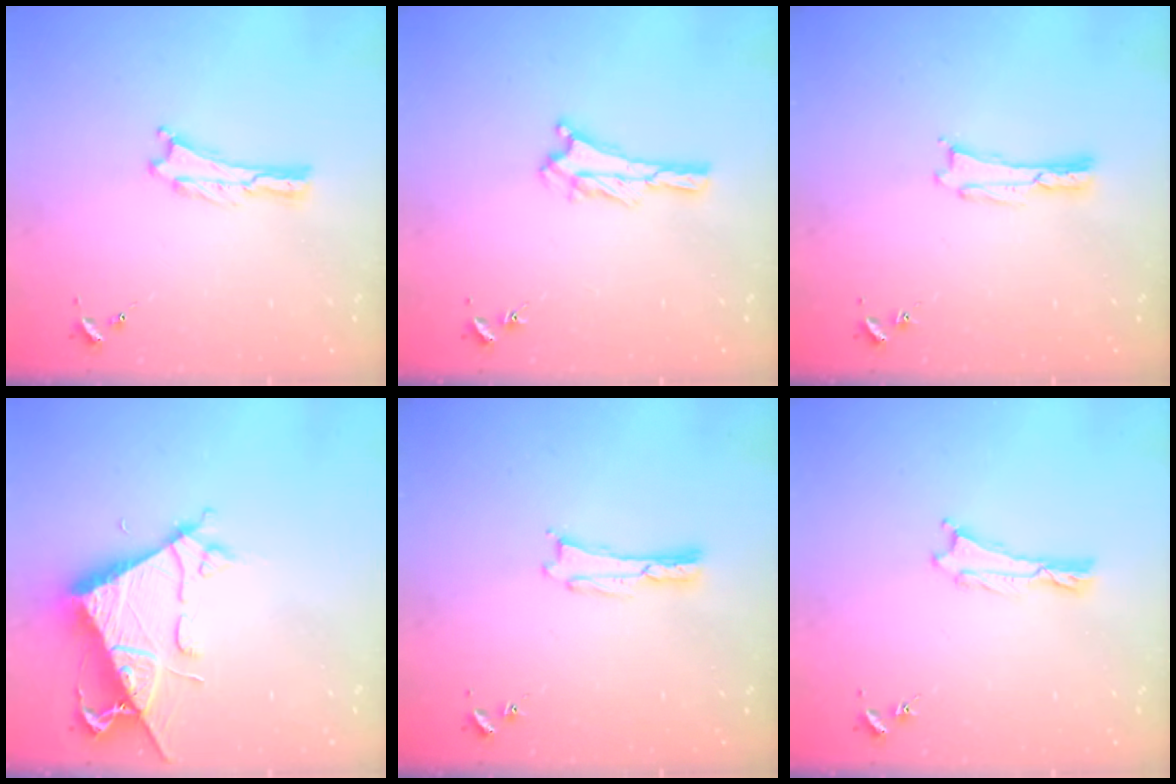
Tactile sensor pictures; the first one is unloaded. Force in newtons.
{"total": 3.2, "press": 3.1, "slide": 0.3}
{"total": 0.0}
{"total": 8.4, "press": 8.3, "slide": 0.8}
{"total": 0.0}
{"total": 0.0}